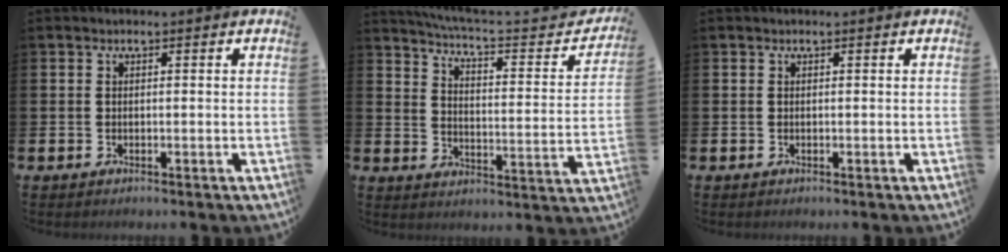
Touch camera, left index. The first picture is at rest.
{"total": 5.3, "force": [4.9, 0.0, 1.8], "torque": [-0.053, -0.050, 0.075]}
{"total": 0.0}